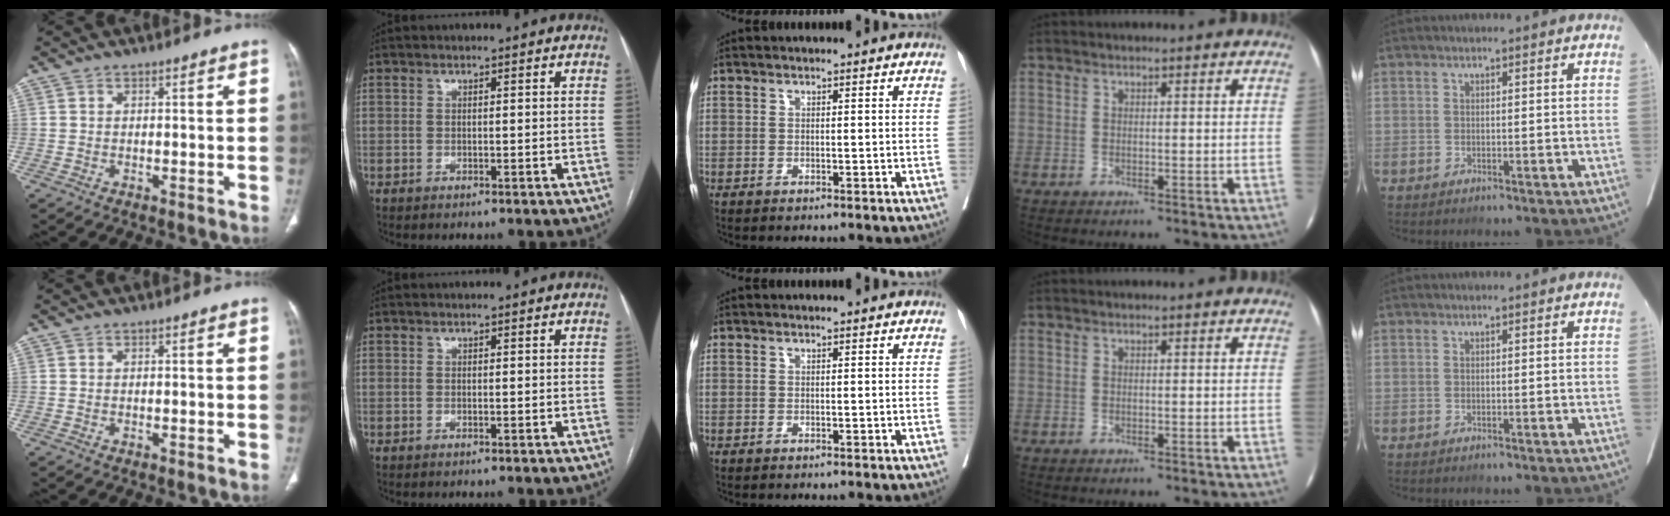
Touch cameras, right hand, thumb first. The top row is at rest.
{}